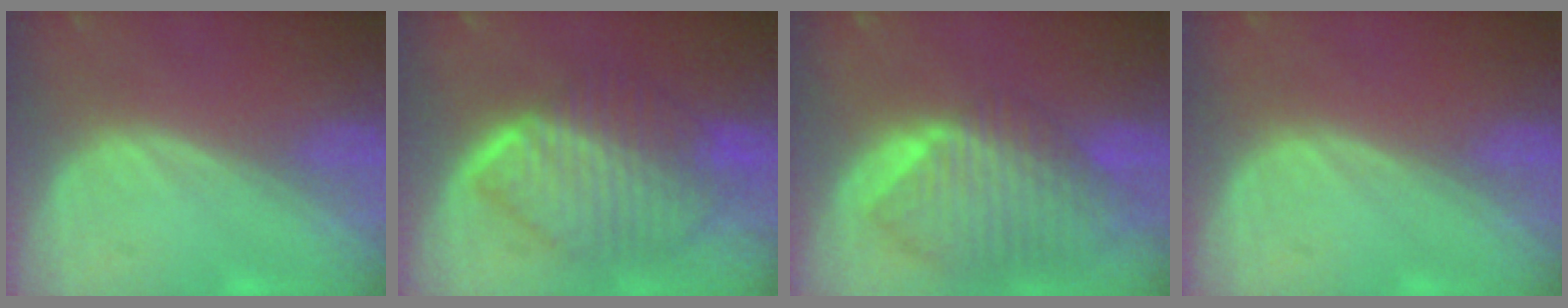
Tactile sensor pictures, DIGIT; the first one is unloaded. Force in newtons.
{"total": 10.3, "press": 10.2, "slide": 0.9}
{"total": 10.3, "press": 8.9, "slide": 5.1}
{"total": 0.0}